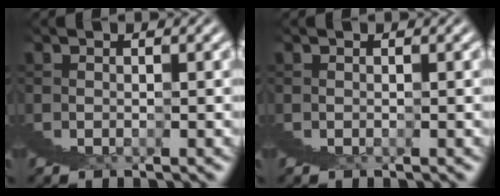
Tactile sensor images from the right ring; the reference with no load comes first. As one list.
[{"total": 0.0}]